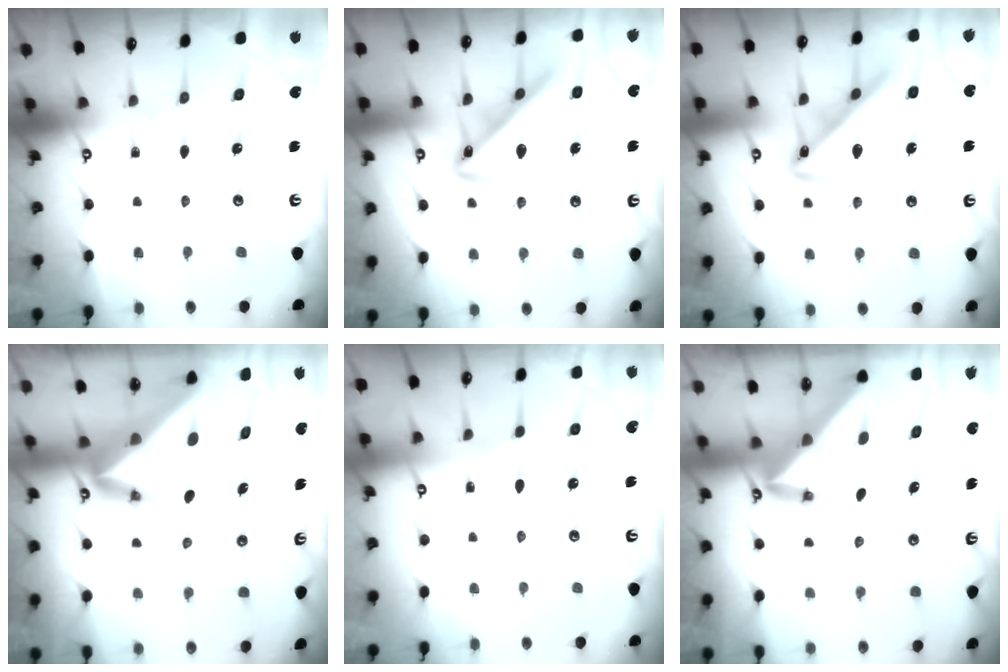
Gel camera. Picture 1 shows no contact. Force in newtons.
{"total": 12.2, "press": 12.2, "slide": 0.7}
{"total": 12.2, "press": 12.2, "slide": 0.7}
{"total": 8.7, "press": 8.6, "slide": 0.5}
{"total": 2.2, "press": 2.1, "slide": 0.5}
{"total": 3.8, "press": 3.8, "slide": 0.4}